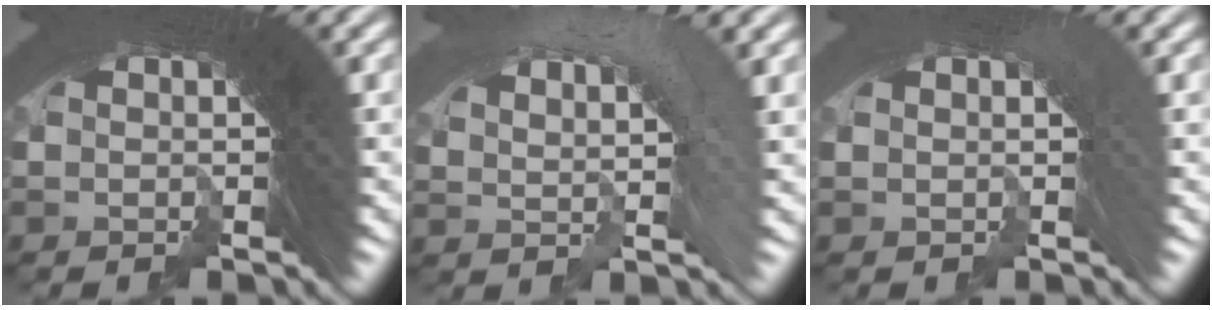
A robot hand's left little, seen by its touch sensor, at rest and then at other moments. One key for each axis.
{"total": 3.7, "fx": -0.2, "fy": 2.8, "fz": 2.3, "tx": -0.042, "ty": 0.005, "tz": -0.008}
{"total": 0.9, "fx": -0.6, "fy": 0.2, "fz": -0.6, "tx": 0.011, "ty": 0.003, "tz": -0.008}